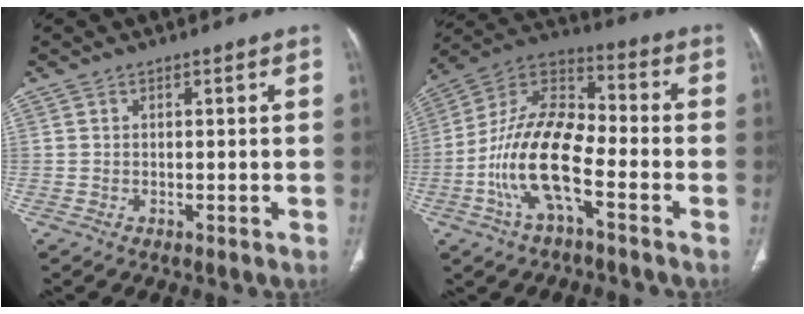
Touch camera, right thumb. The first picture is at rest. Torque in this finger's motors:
{"motor_torque": [-0.46, 1.09, 1.80, -0.97, 0.25]}